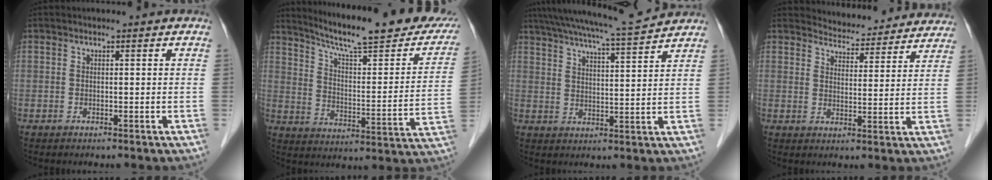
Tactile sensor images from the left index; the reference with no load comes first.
{"total": 25.1, "force": [21.3, 3.2, 12.8], "torque": [-0.190, -0.042, 0.282]}
{"total": 14.6, "force": [13.4, -0.3, 5.7], "torque": [-0.108, 0.007, 0.199]}
{"total": 13.2, "force": [12.8, 2.9, 1.2], "torque": [0.004, -0.007, 0.145]}